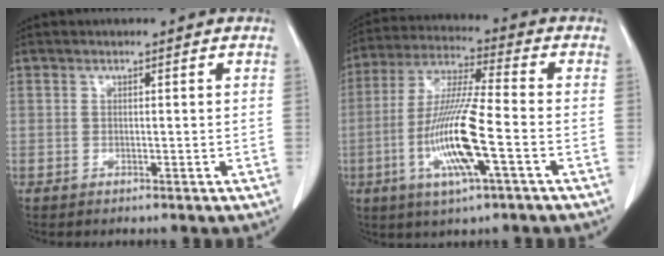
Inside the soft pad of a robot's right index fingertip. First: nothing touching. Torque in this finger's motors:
{"motor_torque": [2.14, 0.00, 0.62, 0.14]}